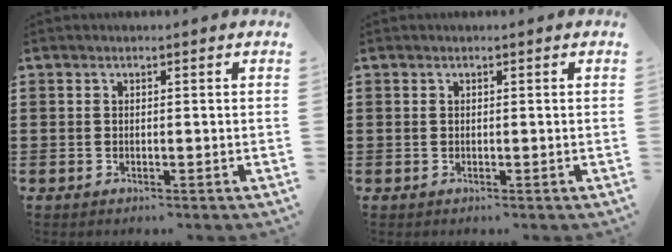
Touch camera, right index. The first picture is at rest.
{"total": 0.0}